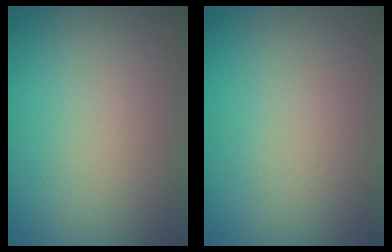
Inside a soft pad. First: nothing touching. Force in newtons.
{"total": 0.0}